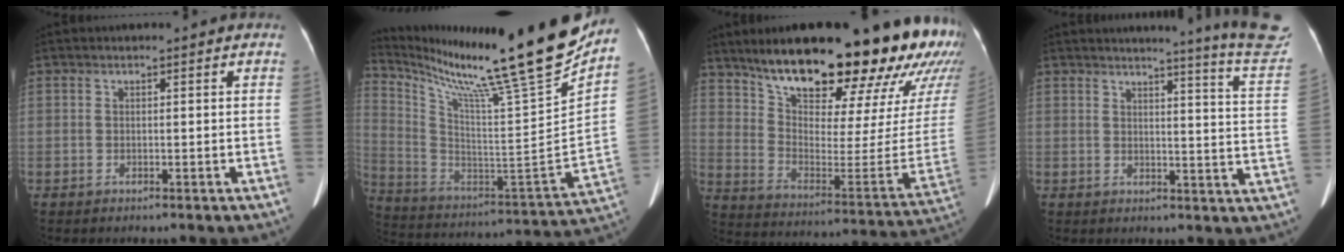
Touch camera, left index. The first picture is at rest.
{"total": 31.0, "force": [25.2, -0.3, 18.0], "torque": [-0.329, -0.112, 0.377]}
{"total": 32.4, "force": [24.0, 5.8, 20.9], "torque": [-0.280, -0.070, 0.332]}
{"total": 14.7, "force": [13.9, -2.2, 4.2], "torque": [-0.052, -0.136, 0.134]}